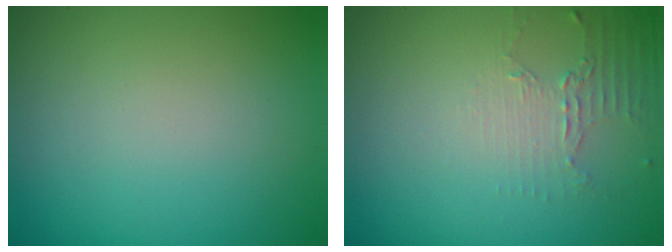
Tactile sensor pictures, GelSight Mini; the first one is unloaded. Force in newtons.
{"total": 2.1, "press": 1.5, "slide": 1.4}